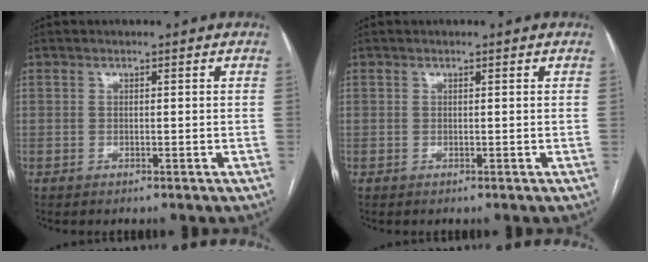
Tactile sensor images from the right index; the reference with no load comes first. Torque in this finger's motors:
{"motor_torque": [-0.08, 0.08, -0.02, 0.00]}